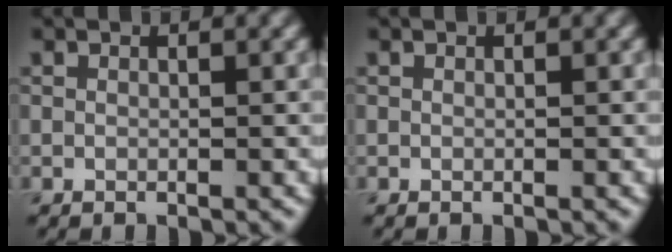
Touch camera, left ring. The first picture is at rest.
{"total": 0.0}